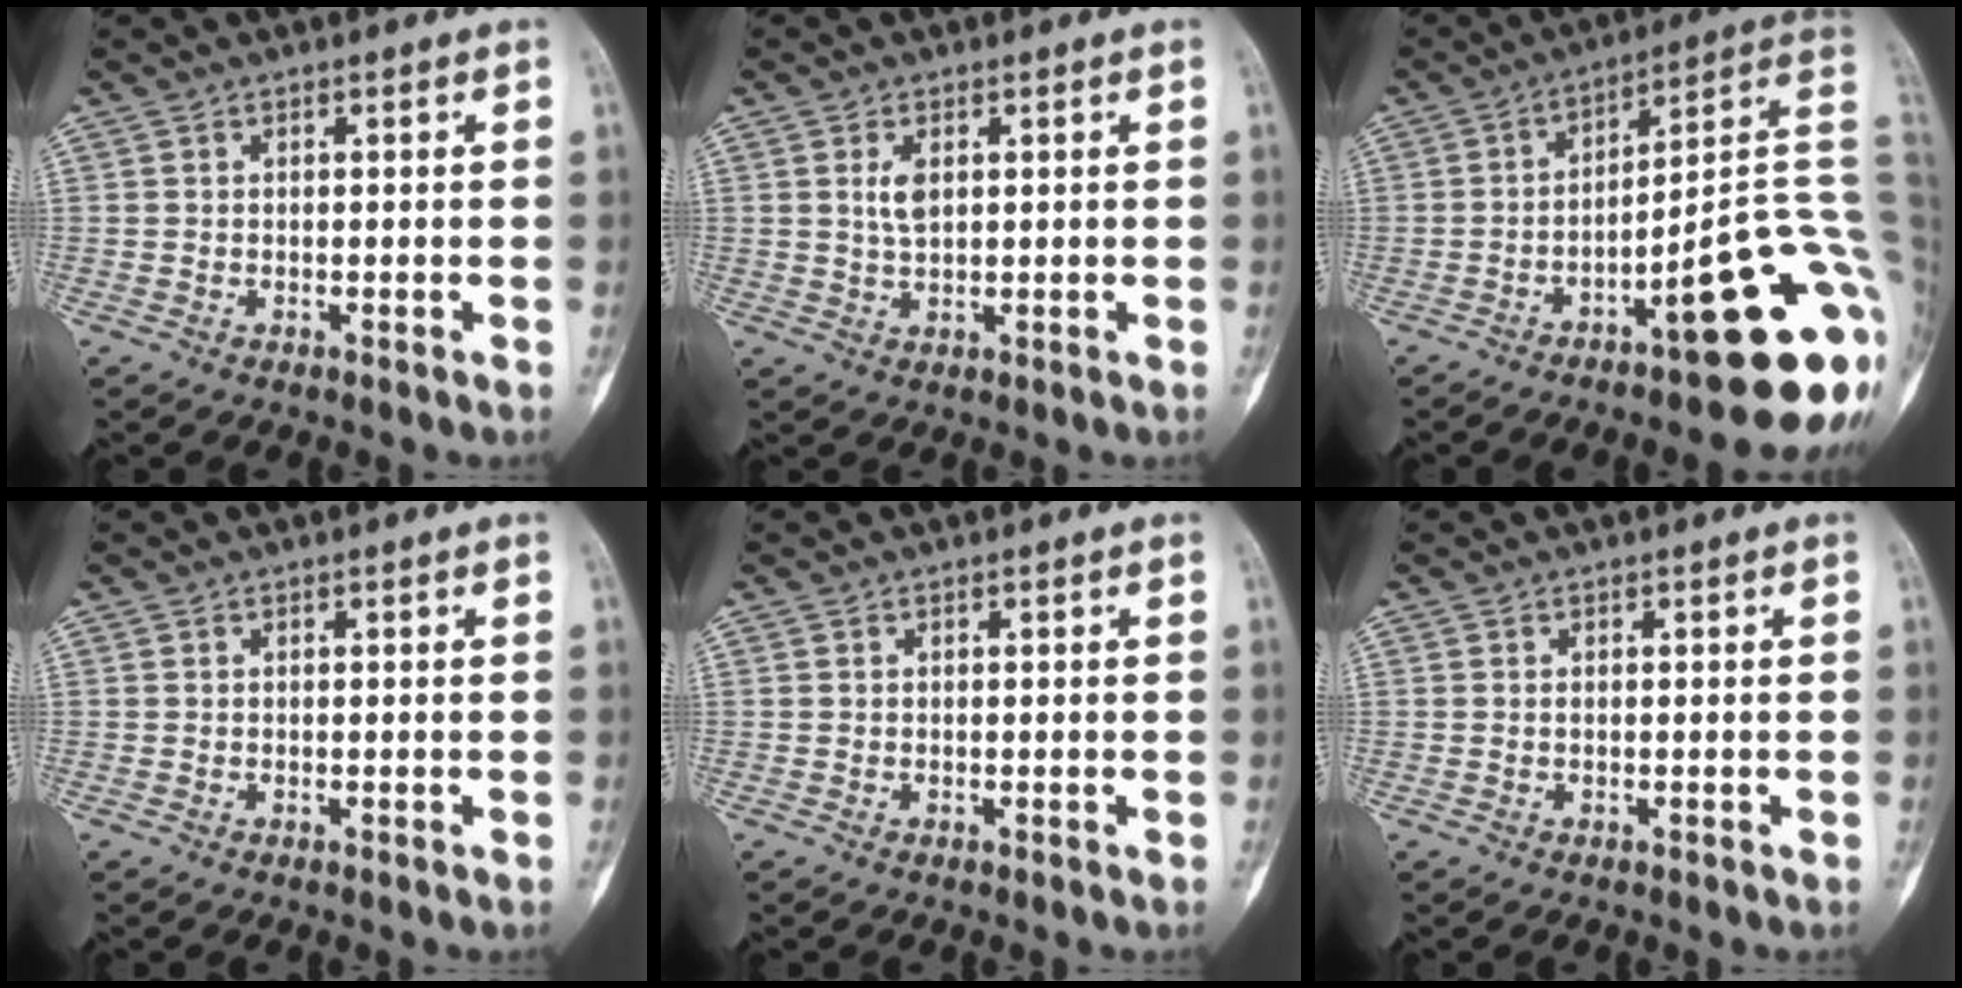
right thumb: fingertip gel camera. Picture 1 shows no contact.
{"total": 3.4, "force": [1.0, 1.7, 2.7], "torque": [-0.051, -0.006, 0.021]}
{"total": 22.1, "force": [-7.5, 4.9, 20.2], "torque": [-0.195, 0.059, -0.097]}
{"total": 0.0}
{"total": 0.0}
{"total": 0.0}